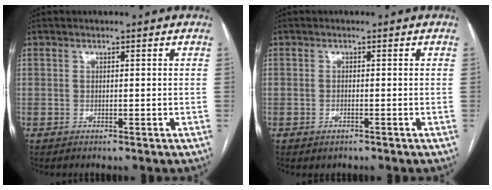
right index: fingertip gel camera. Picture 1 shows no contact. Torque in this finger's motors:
{"motor_torque": [0.34, -0.14, 0.04, 0.00]}